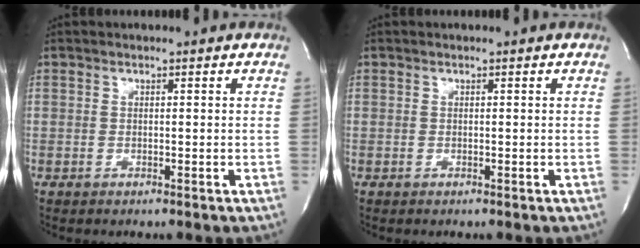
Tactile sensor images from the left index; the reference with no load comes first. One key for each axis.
{"total": 0.0}